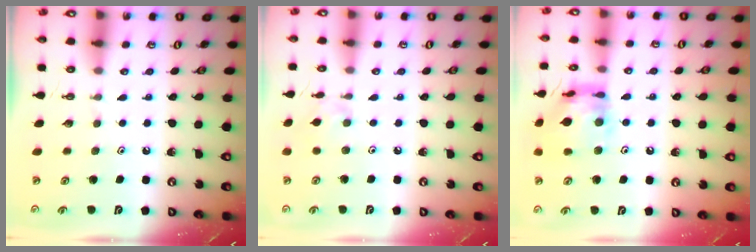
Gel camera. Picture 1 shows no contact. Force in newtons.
{"total": 2.4, "press": 2.3, "slide": 0.5}
{"total": 14.9, "press": 14.9, "slide": 1.3}